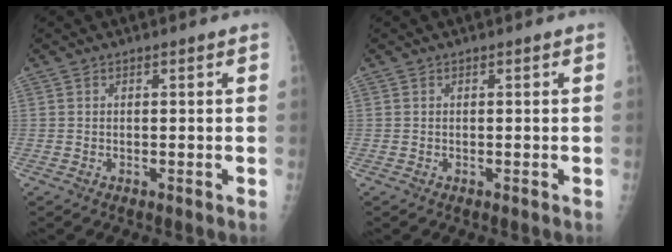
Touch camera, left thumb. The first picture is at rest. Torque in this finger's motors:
{"motor_torque": [-0.03, 0.03, 0.00, 0.00, 0.00]}